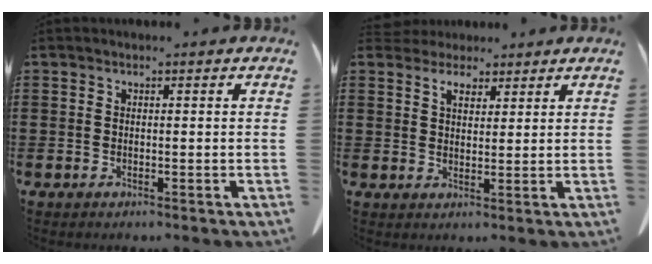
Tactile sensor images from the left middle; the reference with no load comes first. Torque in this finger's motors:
{"motor_torque": [0.21, 0.07, 0.05, 0.01]}